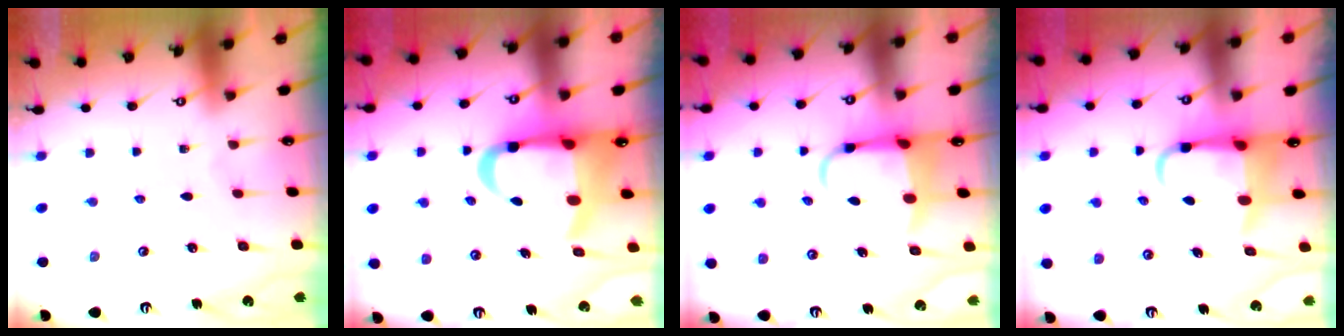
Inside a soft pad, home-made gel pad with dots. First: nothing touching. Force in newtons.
{"total": 14.3, "press": 14.0, "slide": 3.0}
{"total": 6.1, "press": 6.0, "slide": 1.3}
{"total": 6.8, "press": 6.6, "slide": 1.6}